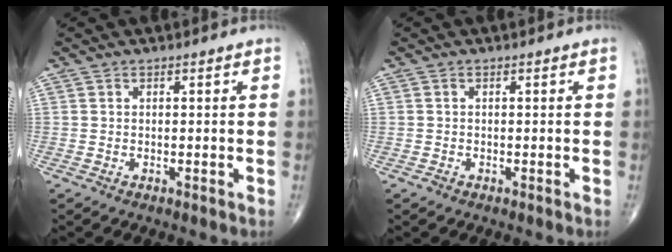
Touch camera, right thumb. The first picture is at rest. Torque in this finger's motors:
{"motor_torque": [0.01, -0.12, -0.11, -0.03, 0.01]}